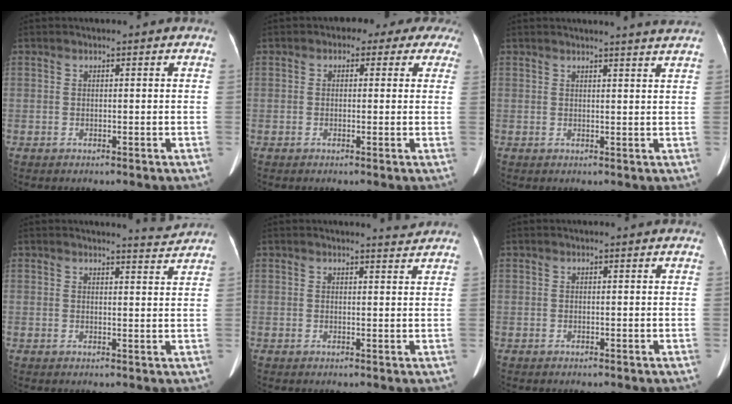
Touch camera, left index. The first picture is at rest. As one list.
[{"total": 6.4, "force": [4.1, 4.1, 2.6], "torque": [-0.020, 0.029, 0.031]}, {"total": 5.5, "force": [5.1, -0.9, 1.8], "torque": [-0.023, -0.002, 0.042]}, {"total": 2.5, "force": [2.4, -0.8, -0.3], "torque": [-0.009, -0.020, 0.031]}, {"total": 1.6, "force": [1.6, -0.4, -0.2], "torque": [-0.007, -0.014, 0.019]}, {"total": 0.0}]